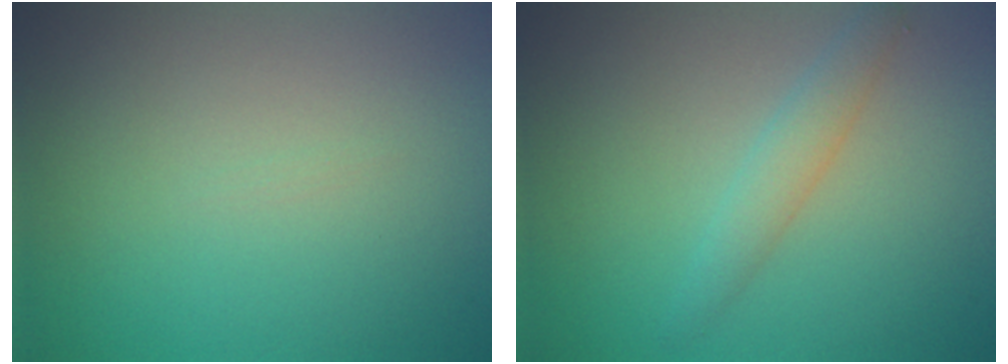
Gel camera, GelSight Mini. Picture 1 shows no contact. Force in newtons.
{"total": 2.0, "press": 2.0, "slide": 0.1}